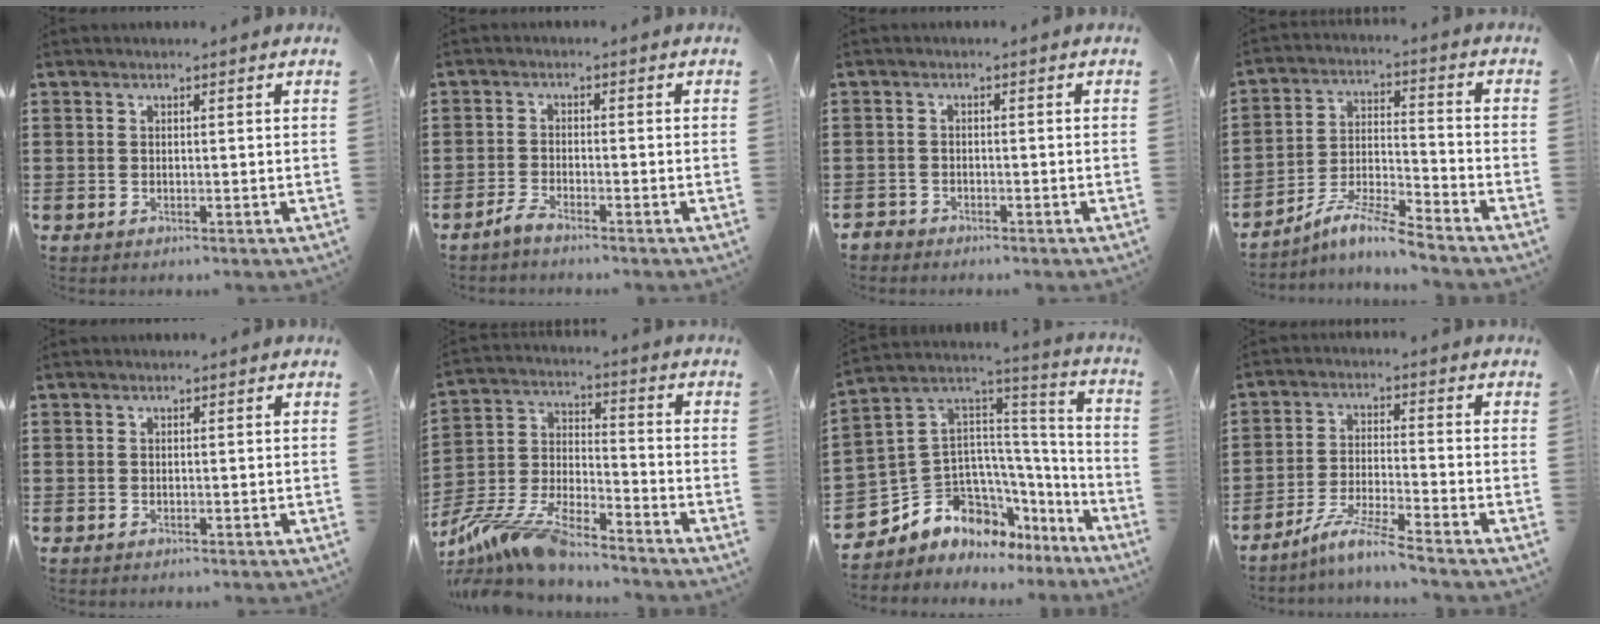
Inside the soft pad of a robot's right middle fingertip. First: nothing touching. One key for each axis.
{"total": 2.3, "fx": -2.1, "fy": 0.2, "fz": 1.0, "tx": -0.033, "ty": 0.000, "tz": -0.045}
{"total": 1.5, "fx": -1.4, "fy": 0.5, "fz": -0.1, "tx": -0.004, "ty": 0.000, "tz": -0.032}
{"total": 7.3, "fx": -6.5, "fy": 0.3, "fz": 3.3, "tx": -0.070, "ty": -0.002, "tz": -0.127}
{"total": 0.0}
{"total": 10.8, "fx": -9.7, "fy": 1.1, "fz": 4.7, "tx": -0.109, "ty": 0.006, "tz": -0.198}
{"total": 8.4, "fx": -4.9, "fy": 6.3, "fz": 2.8, "tx": -0.096, "ty": -0.021, "tz": -0.097}
{"total": 6.2, "fx": -5.3, "fy": -0.3, "fz": 3.2, "tx": -0.070, "ty": -0.015, "tz": -0.104}